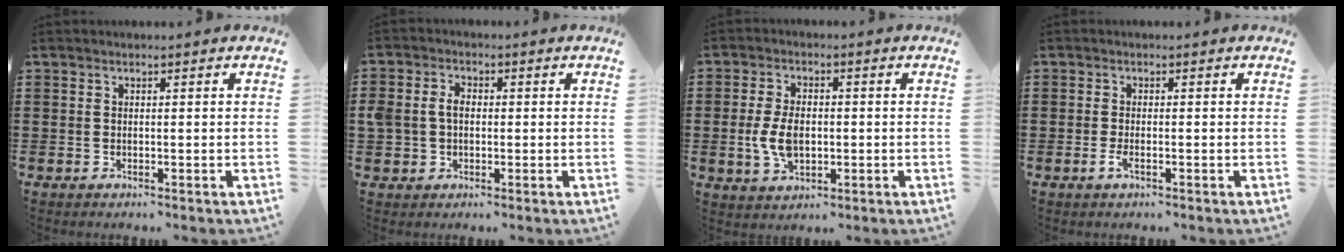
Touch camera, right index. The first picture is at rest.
{"total": 3.6, "force": [0.1, 2.8, 2.3], "torque": [-0.065, 0.007, -0.006]}
{"total": 6.1, "force": [-0.7, 3.5, 4.9], "torque": [-0.121, -0.005, -0.017]}
{"total": 1.5, "force": [-0.7, 0.3, 1.3], "torque": [-0.038, -0.007, -0.018]}